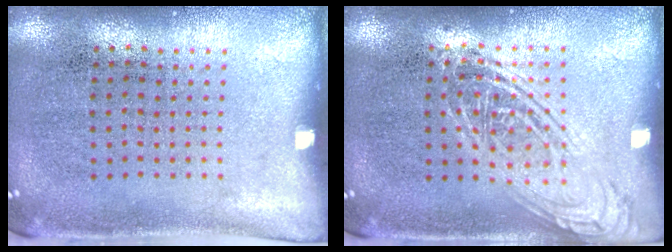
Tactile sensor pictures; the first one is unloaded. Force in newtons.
{"total": 2.4, "press": 2.4, "slide": 0.2}